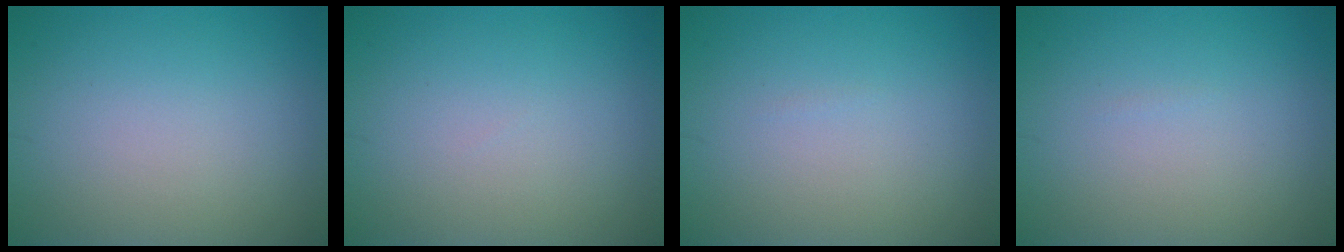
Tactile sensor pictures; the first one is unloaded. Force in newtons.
{"total": 0.0}
{"total": 0.0}
{"total": 0.0}